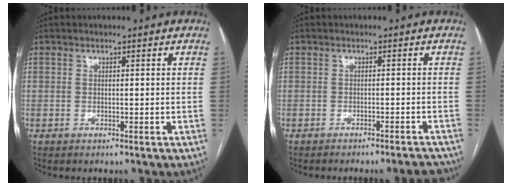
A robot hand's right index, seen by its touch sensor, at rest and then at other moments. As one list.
[{"total": 6.9, "force": [-6.6, 0.6, 1.7], "torque": [-0.010, 0.003, -0.073]}]